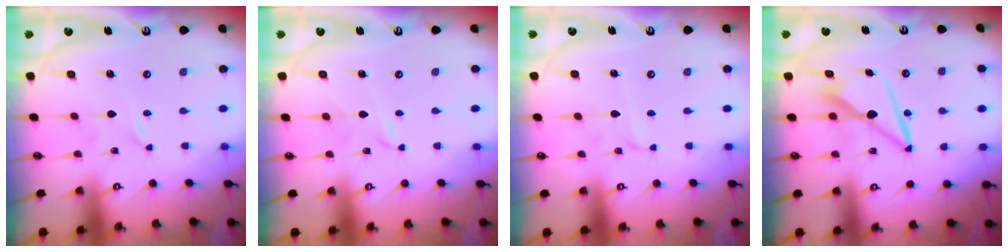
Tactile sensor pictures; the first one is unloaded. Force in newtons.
{"total": 1.5, "press": 1.5, "slide": 0.3}
{"total": 2.1, "press": 2.1, "slide": 0.3}
{"total": 8.1, "press": 8.0, "slide": 1.2}